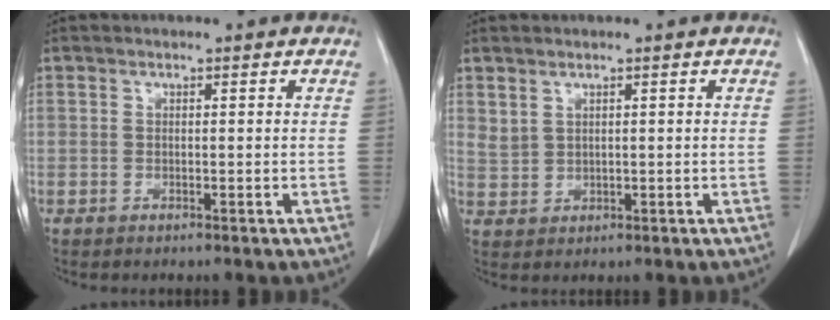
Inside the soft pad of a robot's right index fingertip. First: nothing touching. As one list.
[{"total": 2.1, "force": [1.4, 1.3, 0.7], "torque": [-0.015, 0.002, 0.037]}]